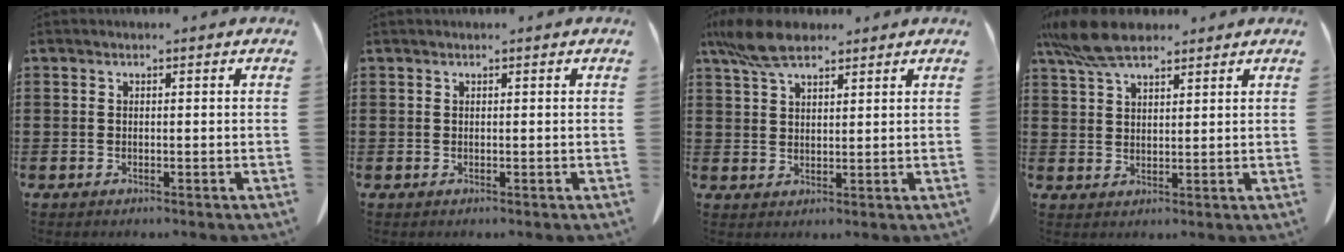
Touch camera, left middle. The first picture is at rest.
{"total": 0.0}
{"total": 7.2, "force": [5.3, 2.5, 4.1], "torque": [-0.095, -0.002, 0.101]}
{"total": 7.8, "force": [6.0, 2.4, 4.4], "torque": [-0.101, -0.004, 0.115]}